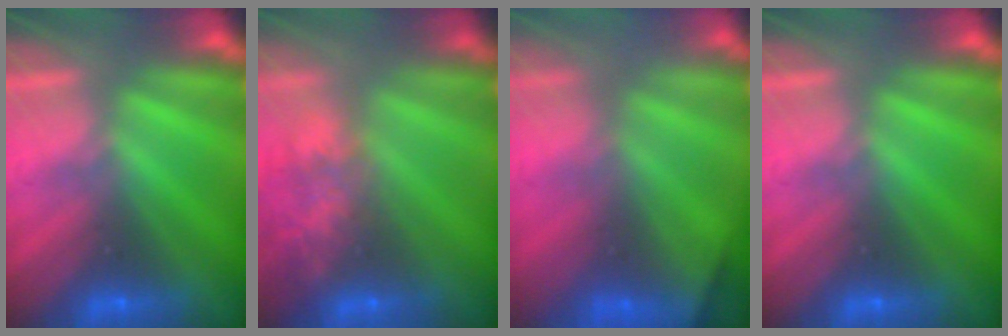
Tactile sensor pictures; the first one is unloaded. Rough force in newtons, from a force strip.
{"total": 7.9}
{"total": 6.4}
{"total": 0.0}